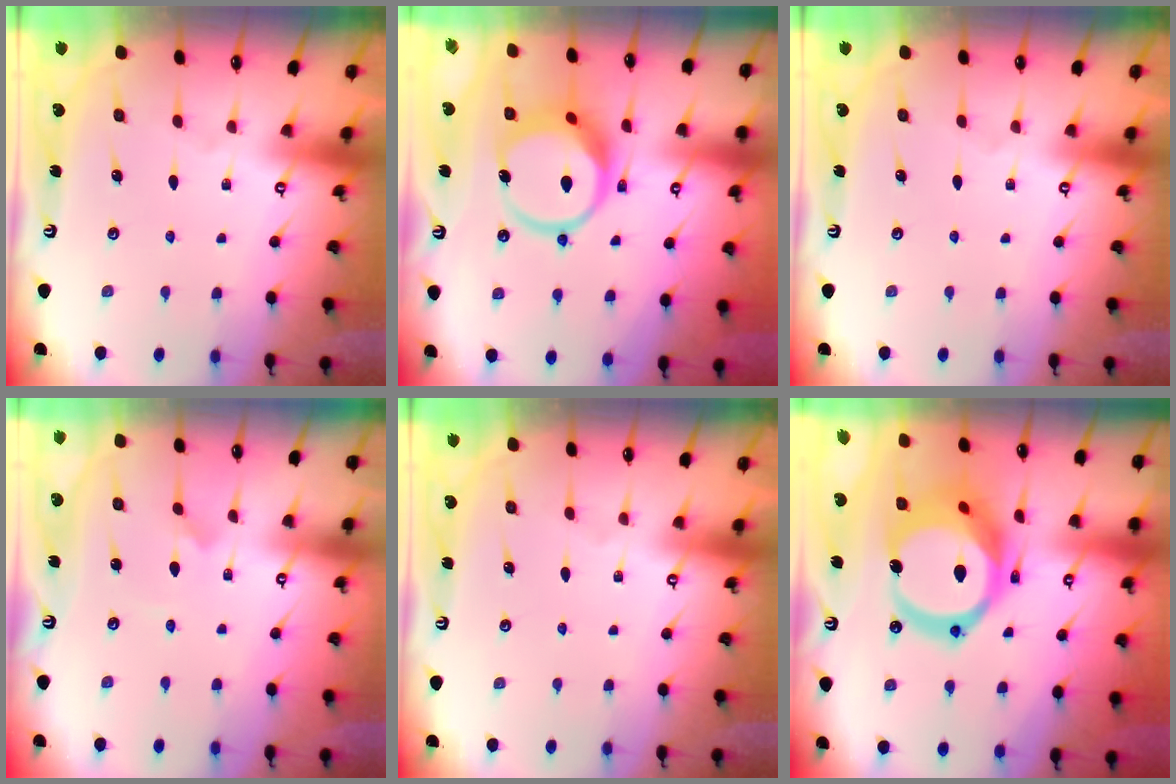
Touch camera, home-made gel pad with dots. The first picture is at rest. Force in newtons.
{"total": 12.0, "press": 12.0, "slide": 1.4}
{"total": 0.0}
{"total": 2.9, "press": 2.8, "slide": 0.3}
{"total": 0.0}
{"total": 20.5, "press": 20.4, "slide": 2.4}